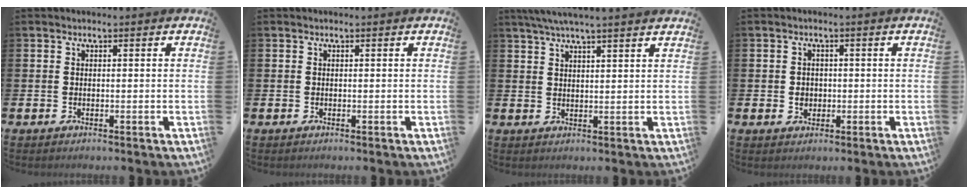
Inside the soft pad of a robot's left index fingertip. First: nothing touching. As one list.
[{"total": 0.0}, {"total": 4.4, "force": [4.1, -0.4, 1.7], "torque": [-0.052, -0.004, 0.076]}, {"total": 1.7, "force": [0.1, 1.7, 0.5], "torque": [0.001, 0.002, -0.005]}]